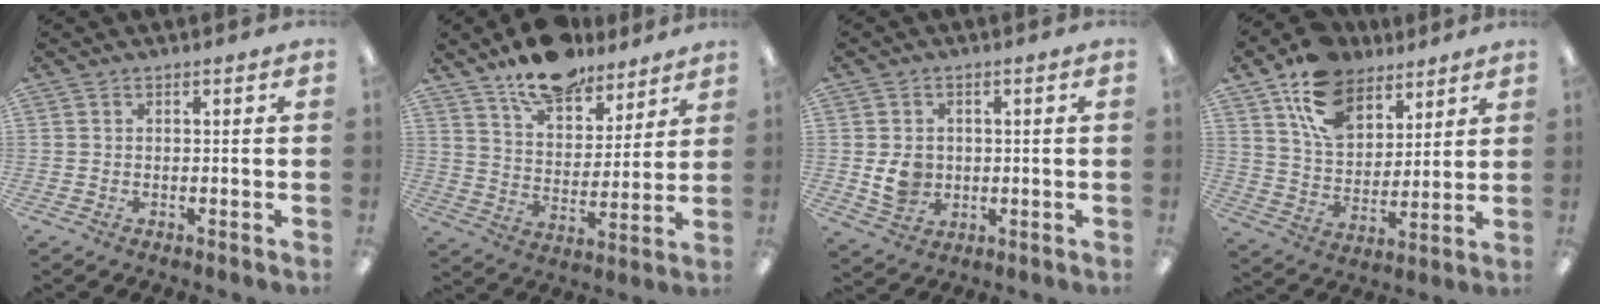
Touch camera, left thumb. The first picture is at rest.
{"total": 13.5, "force": [11.3, 5.8, 4.6], "torque": [-0.076, -0.072, 0.209]}
{"total": 6.2, "force": [0.1, 5.4, 3.1], "torque": [-0.043, 0.002, 0.003]}
{"total": 14.5, "force": [9.4, 9.2, 6.2], "torque": [-0.118, -0.041, 0.180]}